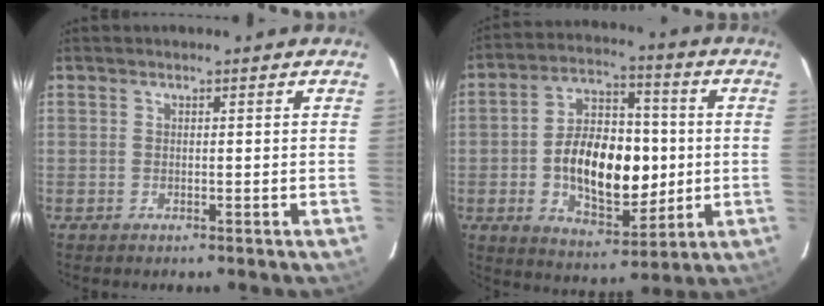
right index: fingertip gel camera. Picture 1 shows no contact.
{"total": 16.8, "force": [-1.5, 9.8, 13.6], "torque": [-0.239, 0.019, -0.015]}